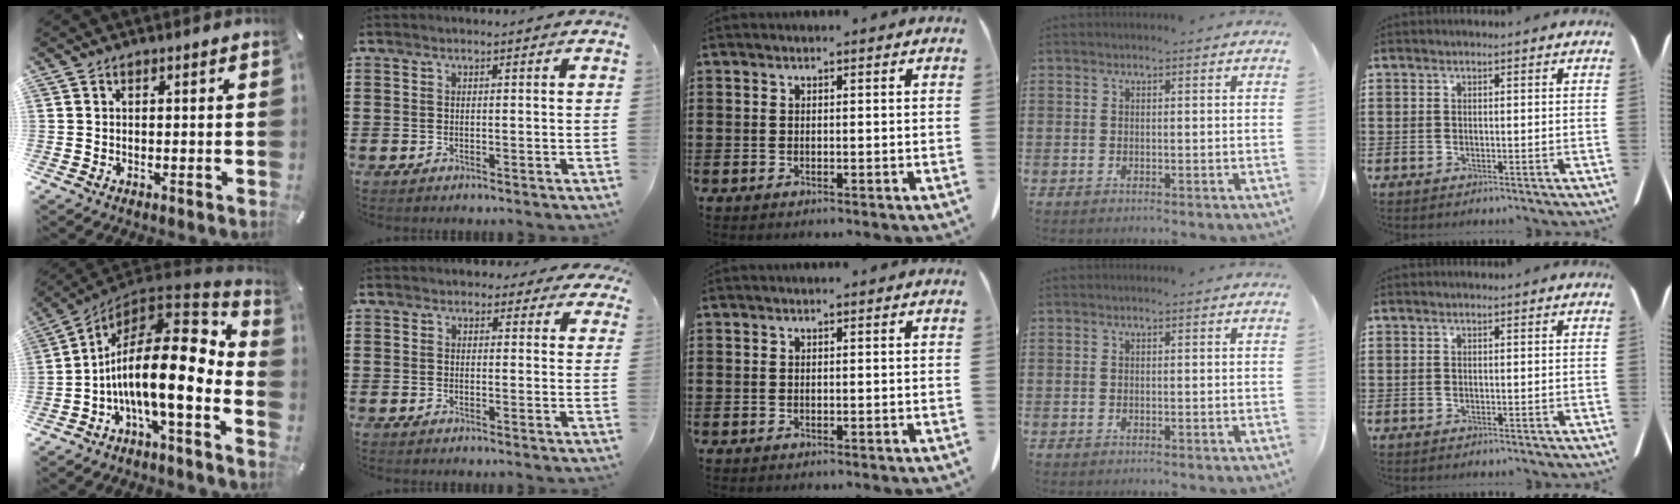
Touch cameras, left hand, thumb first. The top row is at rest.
{"thumb": {"total": 20.6, "force": [-2.2, 7.8, 19.0], "torque": [-0.340, -0.033, -0.047]}, "index": {"total": 2.7, "force": [2.3, 1.1, 0.7], "torque": [-0.007, -0.006, 0.039]}}